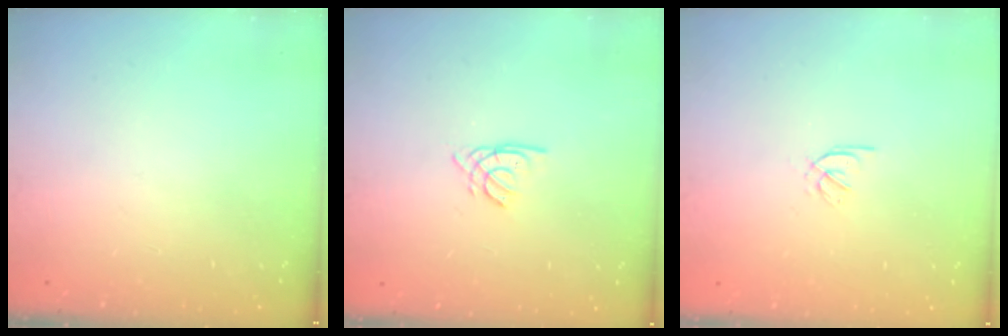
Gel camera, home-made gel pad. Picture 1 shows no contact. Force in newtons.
{"total": 1.5, "press": 1.5, "slide": 0.1}
{"total": 1.7, "press": 1.6, "slide": 0.6}